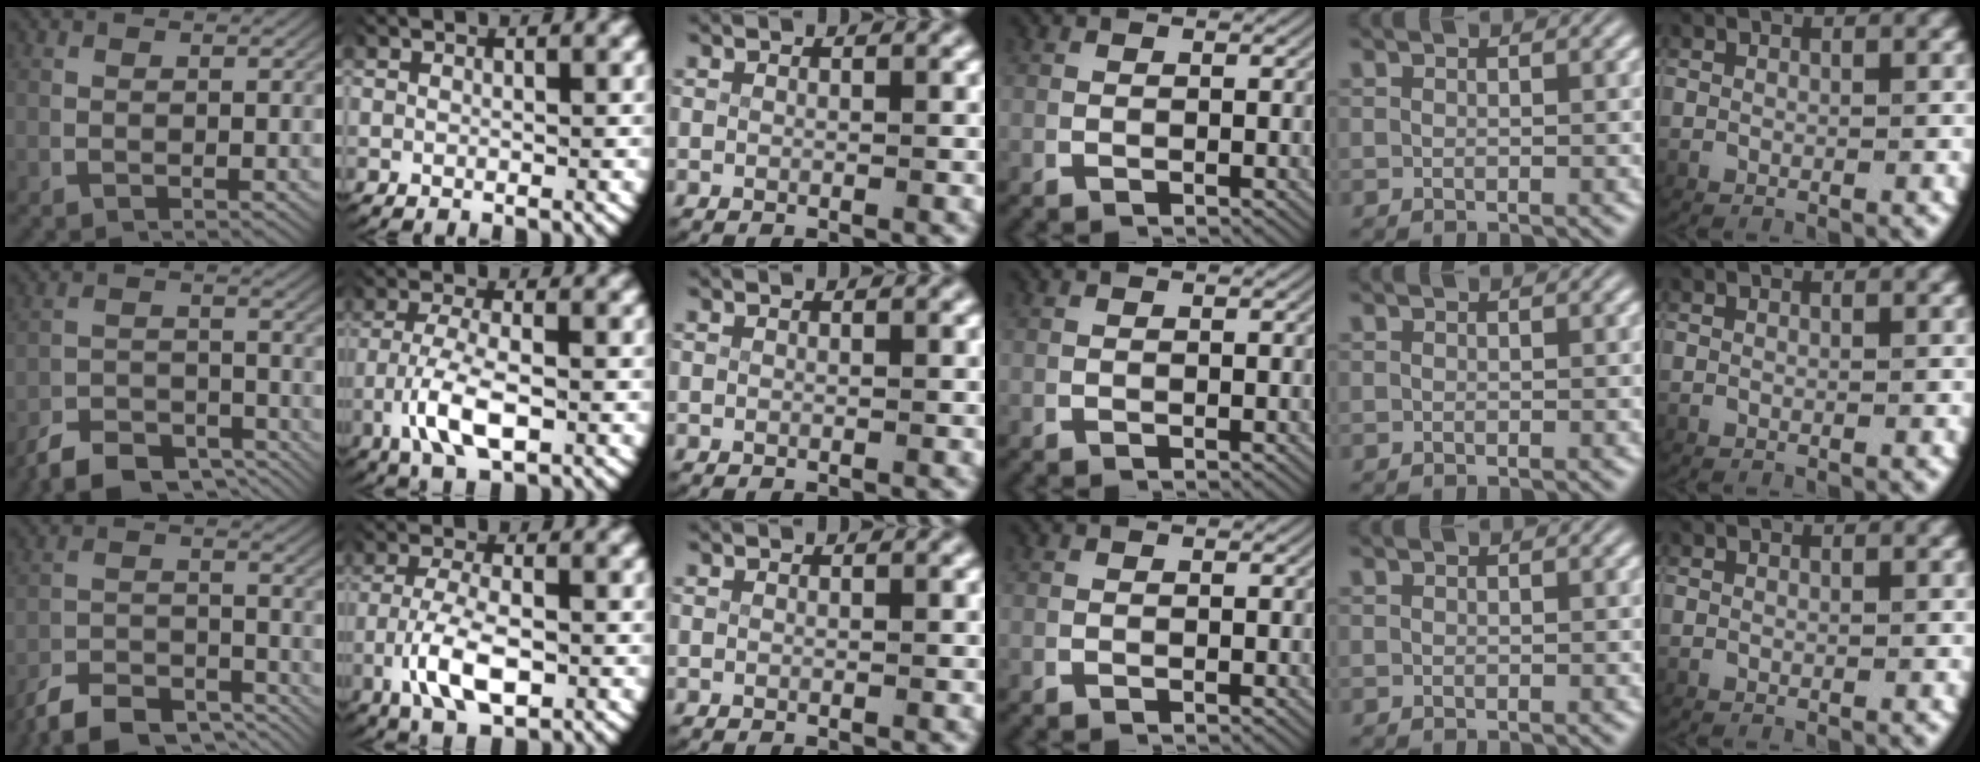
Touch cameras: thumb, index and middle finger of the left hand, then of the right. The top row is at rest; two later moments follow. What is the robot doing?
{"motion": "grasp_and_lifting", "object": "card"}